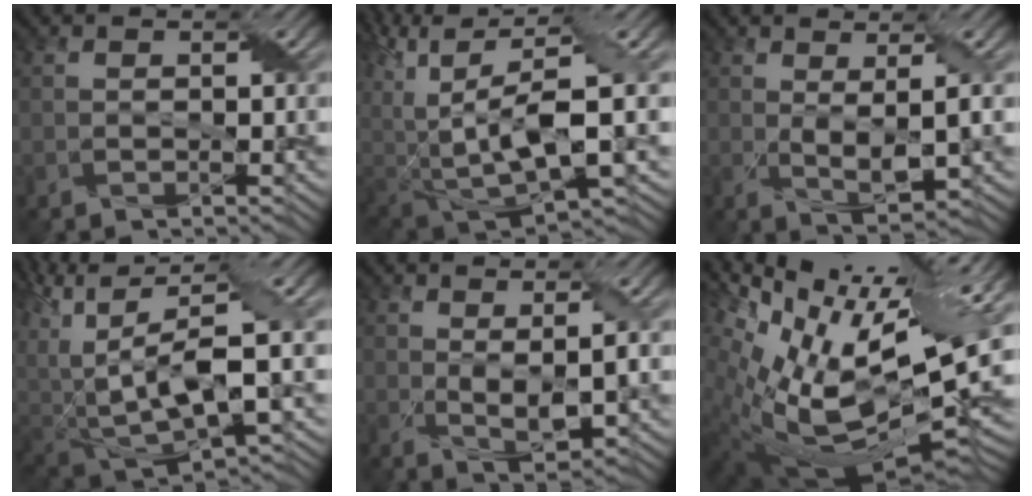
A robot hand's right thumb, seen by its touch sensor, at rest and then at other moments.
{"total": 14.5, "force": [1.7, 6.5, 12.8], "torque": [-0.287, -0.019, 0.049]}
{"total": 3.3, "force": [0.9, 0.8, 3.0], "torque": [-0.067, -0.004, 0.019]}
{"total": 13.6, "force": [0.5, 6.2, 12.0], "torque": [-0.269, -0.019, 0.024]}
{"total": 3.1, "force": [0.8, 1.1, 2.8], "torque": [-0.063, -0.005, 0.019]}
{"total": 20.8, "force": [4.4, 11.0, 17.1], "torque": [-0.326, -0.001, 0.112]}